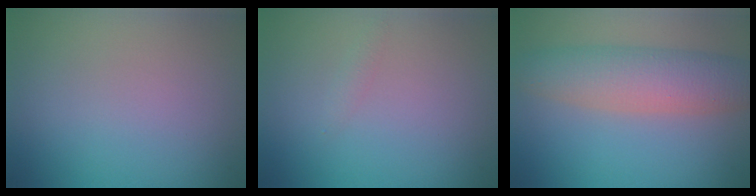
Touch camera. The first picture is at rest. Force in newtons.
{"total": 0.7, "press": 0.7, "slide": 0.0}
{"total": 5.8, "press": 5.8, "slide": 0.2}